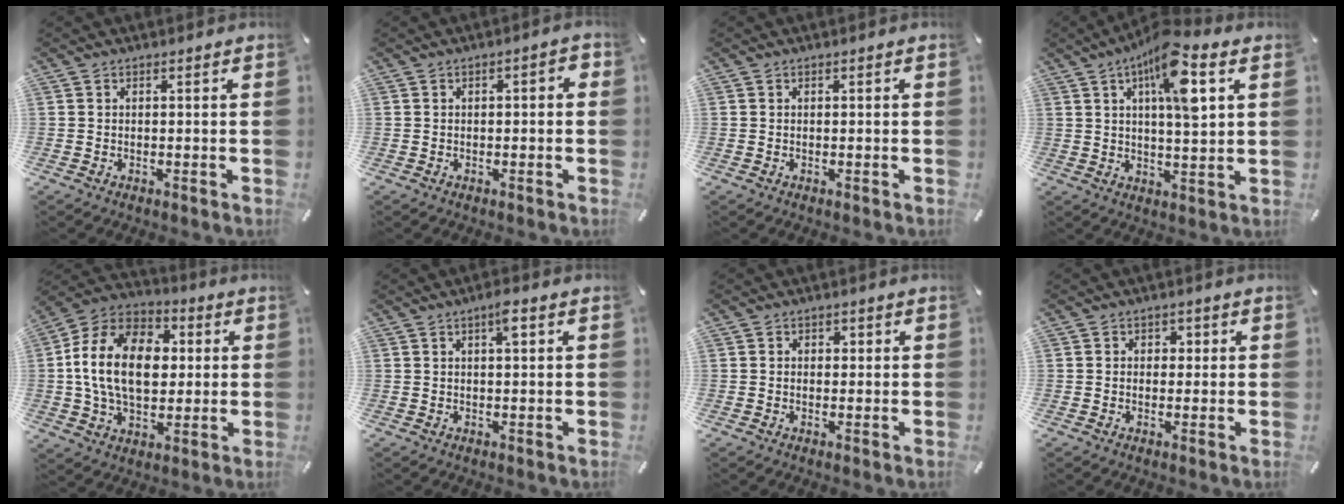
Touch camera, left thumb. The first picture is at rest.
{"total": 2.3, "force": [-0.8, 1.0, 1.9], "torque": [-0.031, 0.008, -0.015]}
{"total": 0.0}
{"total": 12.7, "force": [5.3, 3.5, 11.0], "torque": [-0.174, -0.015, 0.084]}
{"total": 18.5, "force": [0.7, 13.0, 13.2], "torque": [-0.279, 0.013, 0.005]}
{"total": 3.2, "force": [1.1, 0.8, 2.9], "torque": [-0.051, 0.001, 0.015]}
{"total": 1.5, "force": [-0.1, 1.3, 0.7], "torque": [-0.006, 0.004, -0.006]}
{"total": 2.1, "force": [-0.4, 1.8, 0.9], "torque": [-0.012, 0.006, -0.013]}